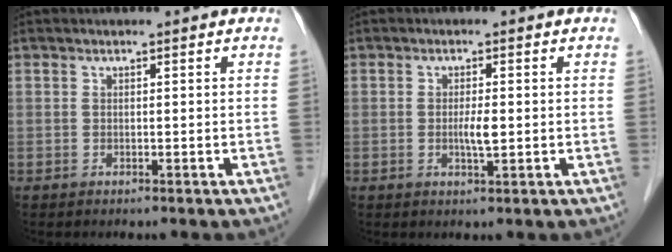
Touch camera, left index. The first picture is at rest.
{"total": 2.5, "force": [-0.2, 0.4, 2.4], "torque": [-0.048, -0.003, -0.003]}